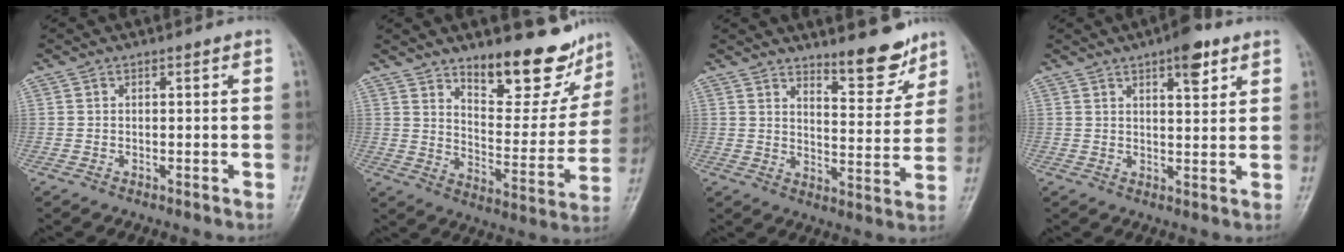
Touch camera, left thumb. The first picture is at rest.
{"total": 16.2, "force": [12.1, 6.2, 8.8], "torque": [-0.066, -0.090, 0.184]}
{"total": 8.9, "force": [7.1, 2.5, 4.6], "torque": [-0.044, -0.063, 0.113]}
{"total": 6.3, "force": [3.7, 2.2, 4.6], "torque": [-0.050, -0.015, 0.047]}